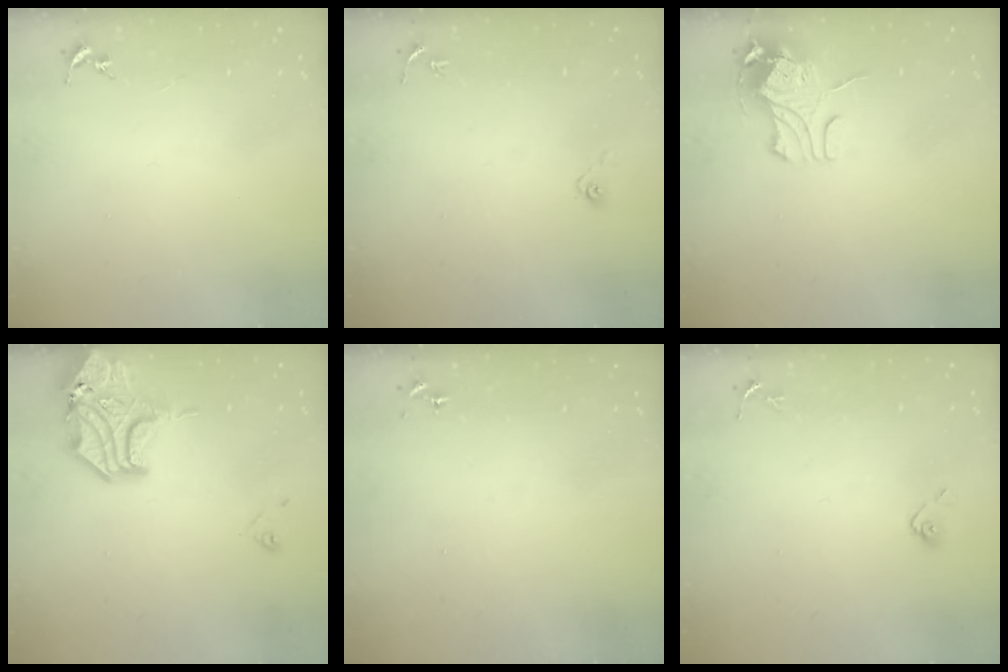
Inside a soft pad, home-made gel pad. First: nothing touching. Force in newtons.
{"total": 3.6, "press": 2.9, "slide": 2.0}
{"total": 10.8, "press": 10.8, "slide": 1.2}
{"total": 16.5, "press": 16.3, "slide": 2.5}
{"total": 0.0}
{"total": 4.9, "press": 4.6, "slide": 1.8}